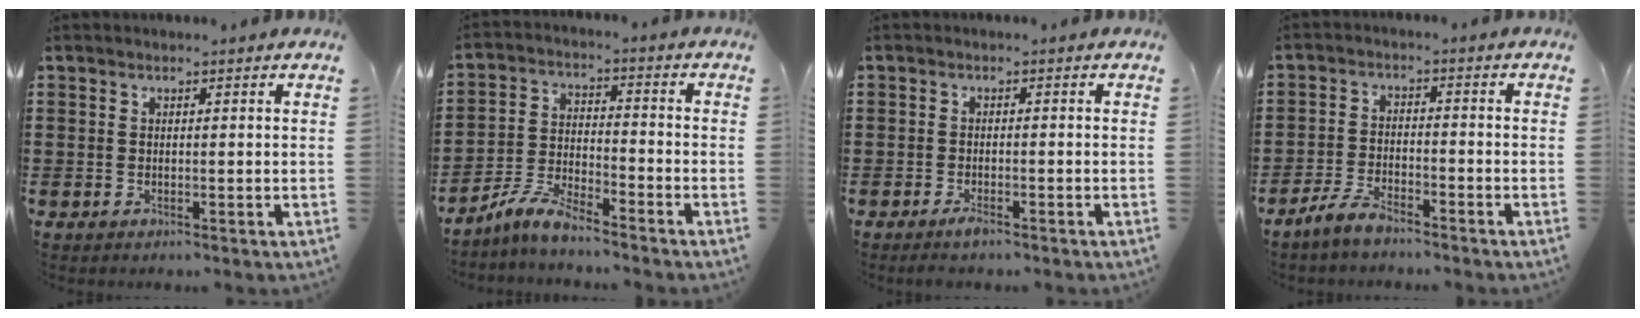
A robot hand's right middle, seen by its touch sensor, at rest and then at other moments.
{"total": 6.3, "force": [-5.7, 0.8, 2.6], "torque": [-0.070, -0.004, -0.116]}
{"total": 1.8, "force": [-1.2, 0.4, 1.4], "torque": [-0.033, -0.007, -0.023]}
{"total": 4.3, "force": [-3.8, 1.0, 1.9], "torque": [-0.053, 0.003, -0.079]}